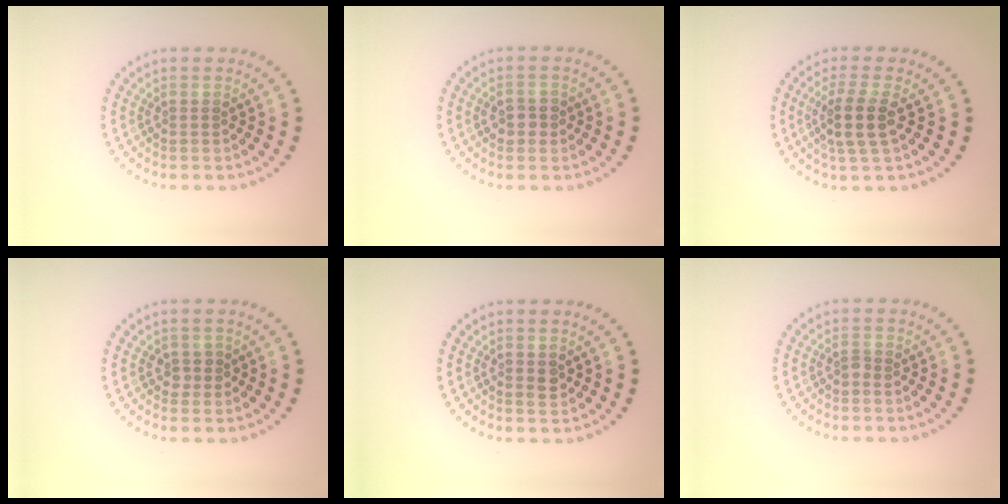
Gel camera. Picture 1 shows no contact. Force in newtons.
{"total": 1.7, "press": 1.7, "slide": 0.3}
{"total": 3.2, "press": 2.7, "slide": 1.8}
{"total": 0.9, "press": 0.8, "slide": 0.4}
{"total": 1.1, "press": 1.1, "slide": 0.1}
{"total": 0.7, "press": 0.5, "slide": 0.4}